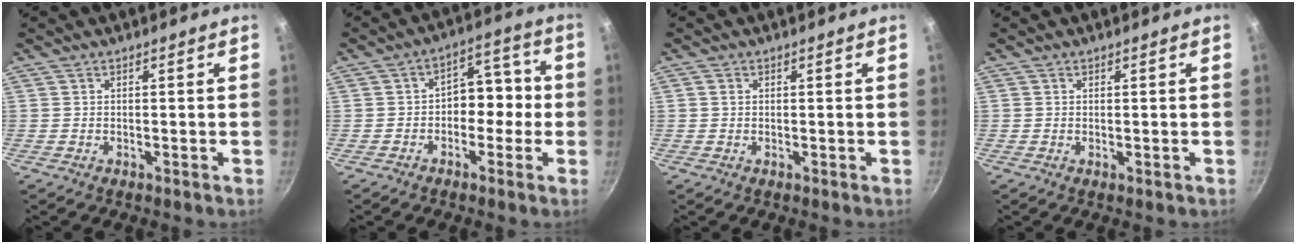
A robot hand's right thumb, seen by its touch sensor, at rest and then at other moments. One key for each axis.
{"total": 7.7, "fx": -1.2, "fy": 5.6, "fz": 5.2, "tx": -0.011, "ty": 0.040, "tz": -0.029}
{"total": 0.8, "fx": 0.2, "fy": 0.7, "fz": 0.3, "tx": -0.006, "ty": 0.003, "tz": 0.003}
{"total": 0.0}